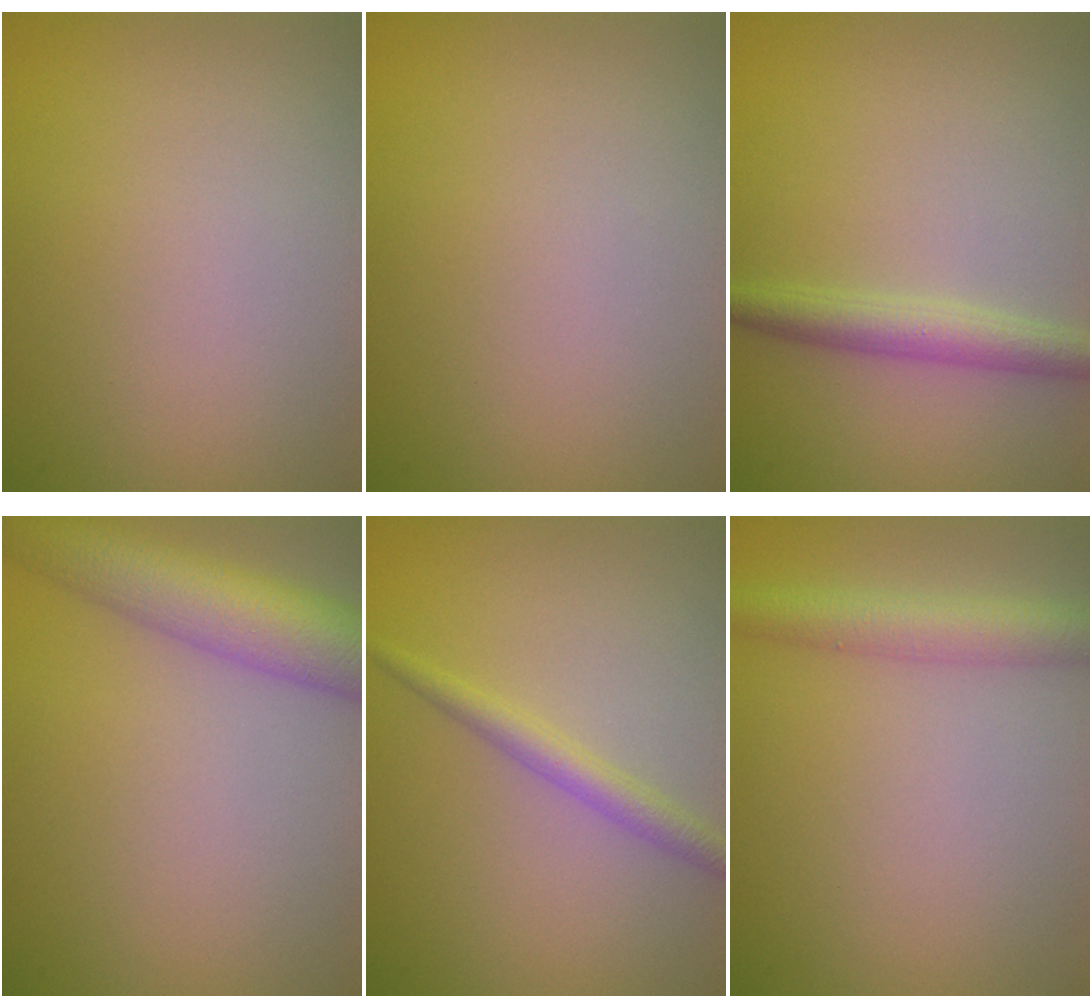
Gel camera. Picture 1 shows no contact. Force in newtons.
{"total": 0.0}
{"total": 2.8, "press": 2.8, "slide": 0.0}
{"total": 7.7, "press": 7.7, "slide": 0.4}
{"total": 2.2, "press": 2.1, "slide": 0.1}
{"total": 3.7, "press": 3.7, "slide": 0.2}